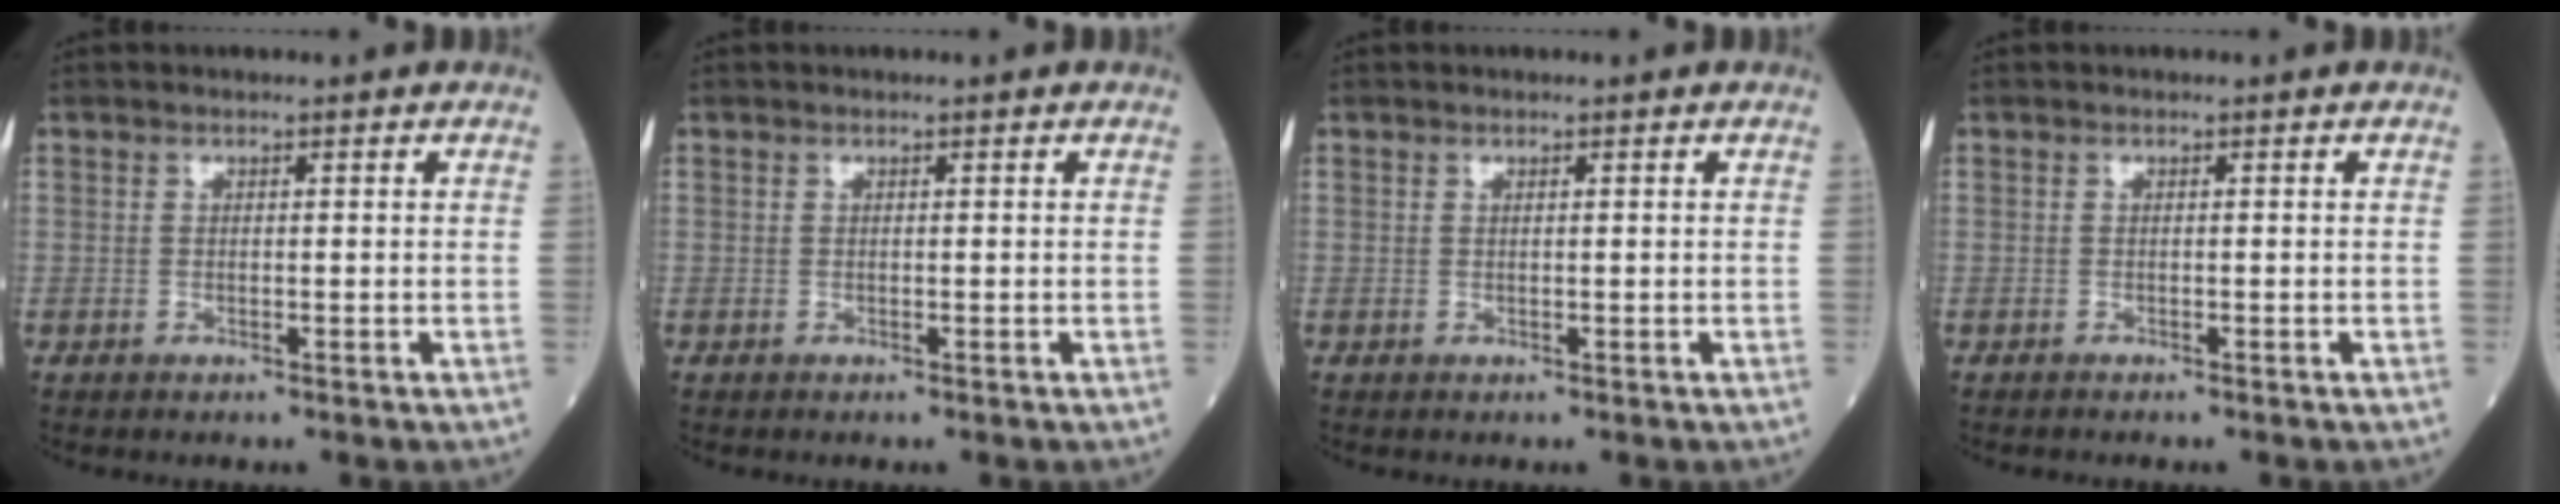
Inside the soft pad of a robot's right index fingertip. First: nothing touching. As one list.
[{"total": 0.0}, {"total": 0.0}, {"total": 0.7, "force": [-0.6, 0.0, 0.2], "torque": [0.002, 0.001, -0.011]}]